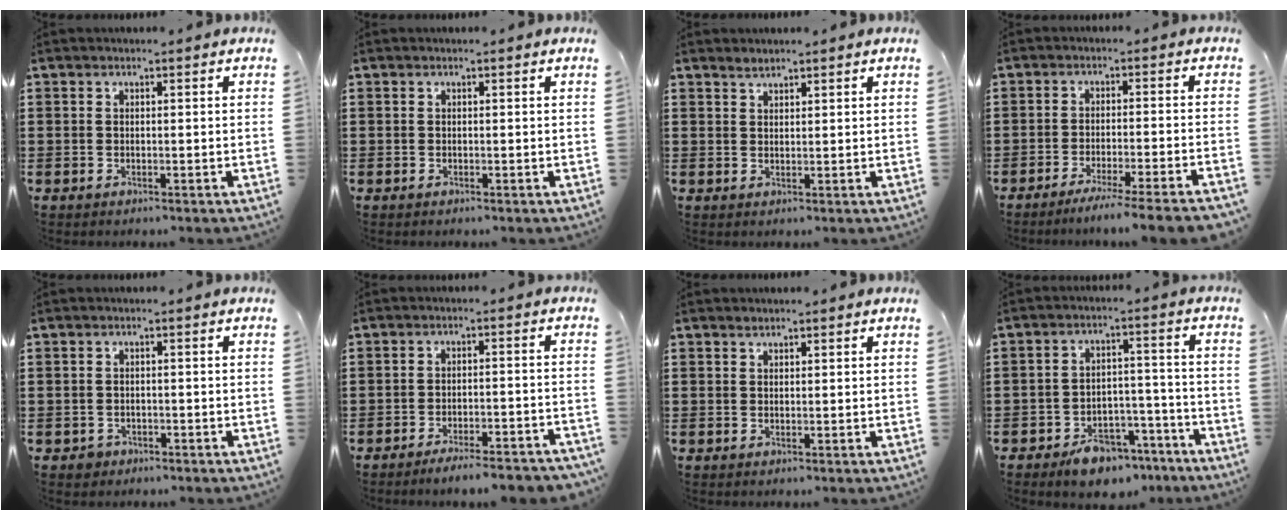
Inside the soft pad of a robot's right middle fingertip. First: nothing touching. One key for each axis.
{"total": 0.0}
{"total": 1.5, "fx": 1.5, "fy": 0.2, "fz": 0.1, "tx": -0.005, "ty": 0.001, "tz": 0.029}
{"total": 4.4, "fx": -3.8, "fy": -0.7, "fz": 2.2, "tx": -0.033, "ty": -0.015, "tz": -0.072}
{"total": 1.0, "fx": -0.7, "fy": 0.7, "fz": 0.1, "tx": -0.005, "ty": 0.002, "tz": -0.017}
{"total": 4.0, "fx": -3.7, "fy": 0.0, "fz": 1.6, "tx": -0.025, "ty": -0.002, "tz": -0.069}
{"total": 0.9, "fx": 0.9, "fy": 0.1, "fz": 0.0, "tx": -0.002, "ty": 0.000, "tz": 0.017}
{"total": 6.3, "fx": -5.4, "fy": 2.5, "fz": 2.0, "tx": -0.027, "ty": 0.027, "tz": -0.100}